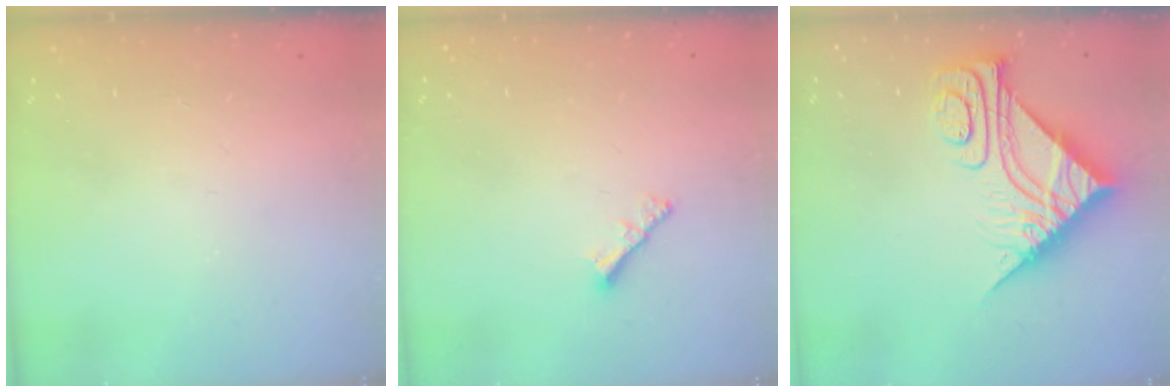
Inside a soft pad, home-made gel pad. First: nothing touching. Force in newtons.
{"total": 2.2, "press": 2.1, "slide": 0.6}
{"total": 11.6, "press": 11.5, "slide": 1.1}